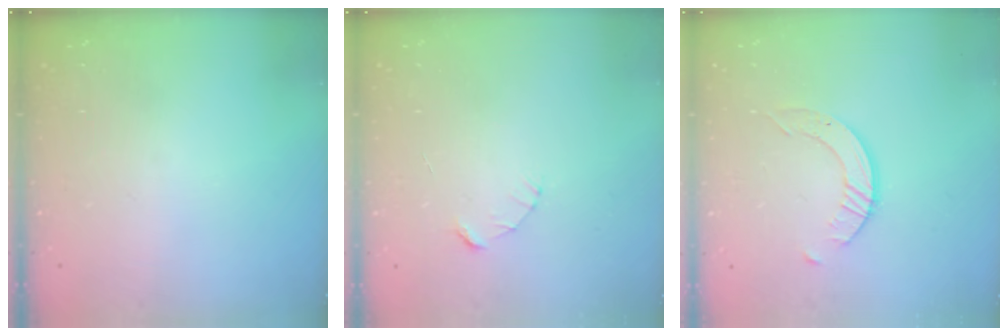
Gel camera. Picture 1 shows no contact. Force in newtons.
{"total": 2.4, "press": 2.4, "slide": 0.2}
{"total": 2.4, "press": 2.4, "slide": 0.3}